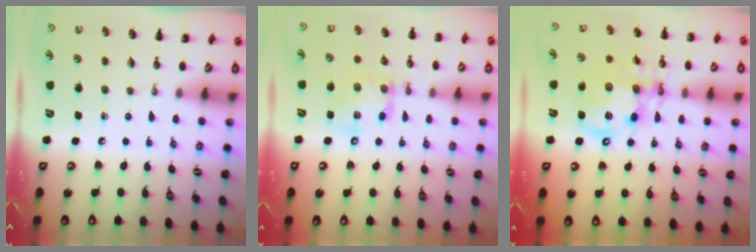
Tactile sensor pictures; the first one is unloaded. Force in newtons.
{"total": 12.3, "press": 12.2, "slide": 1.9}
{"total": 14.1, "press": 13.8, "slide": 3.0}